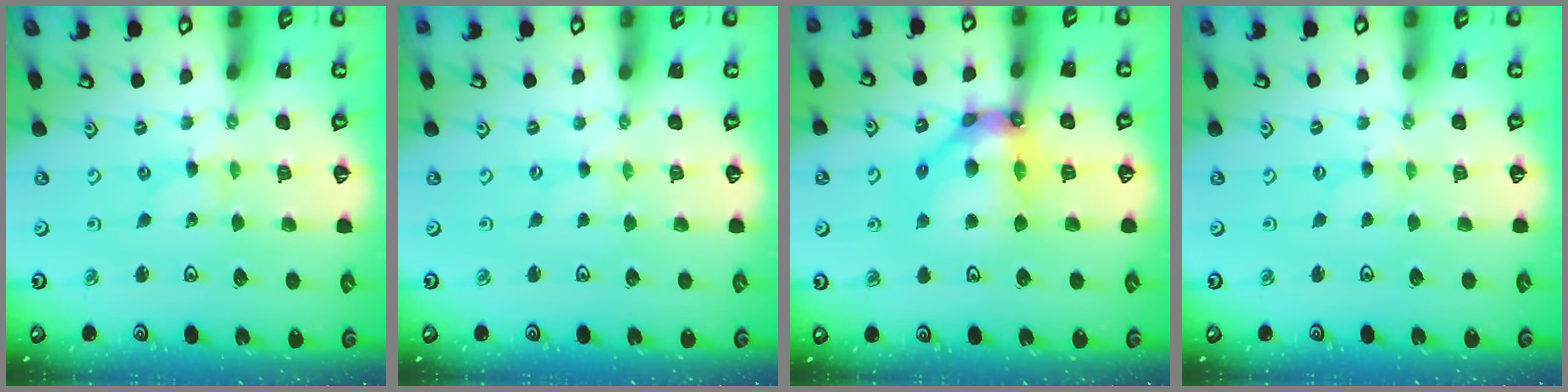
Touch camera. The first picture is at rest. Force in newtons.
{"total": 0.8, "press": 0.8, "slide": 0.2}
{"total": 15.2, "press": 15.1, "slide": 1.5}
{"total": 1.7, "press": 1.6, "slide": 0.3}